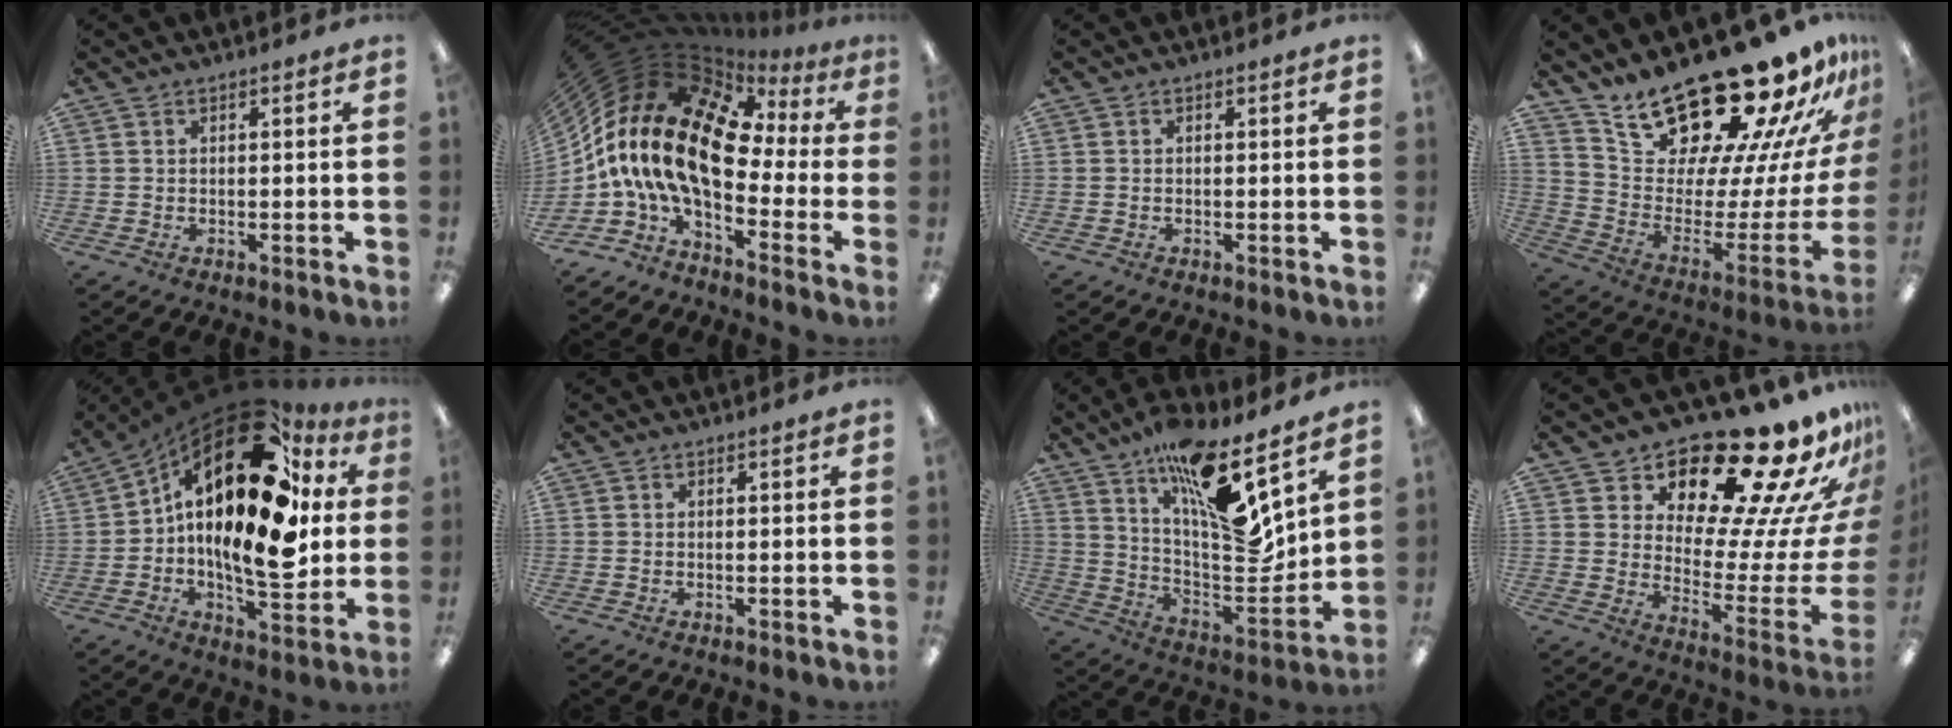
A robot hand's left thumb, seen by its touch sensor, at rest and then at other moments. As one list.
[{"total": 20.1, "force": [0.6, 10.7, 16.9], "torque": [-0.366, -0.024, 0.011]}, {"total": 0.0}, {"total": 25.4, "force": [22.2, 7.2, 9.9], "torque": [-0.156, -0.176, 0.388]}, {"total": 24.6, "force": [6.8, 11.3, 20.7], "torque": [-0.354, -0.060, 0.105]}, {"total": 0.0}, {"total": 17.3, "force": [11.4, 4.4, 12.2], "torque": [-0.192, -0.099, 0.193]}, {"total": 24.1, "force": [19.1, 7.5, 12.6], "torque": [-0.173, -0.150, 0.318]}]